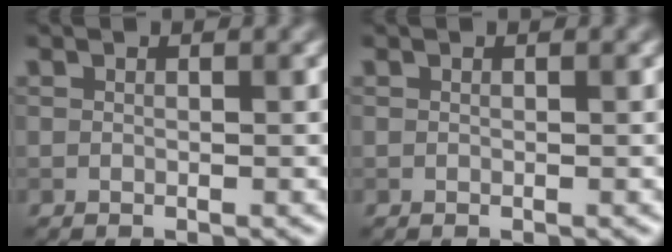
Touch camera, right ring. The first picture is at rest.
{"total": 0.0}